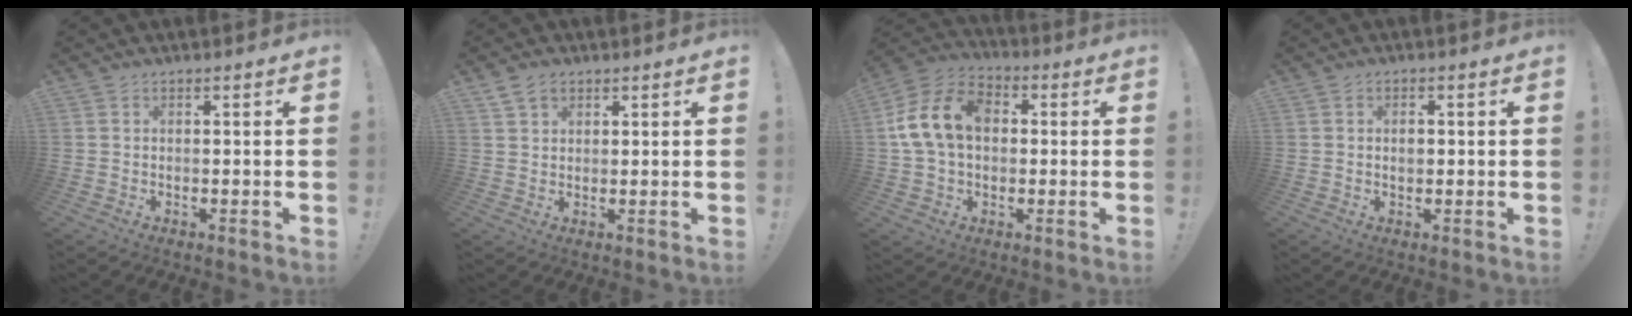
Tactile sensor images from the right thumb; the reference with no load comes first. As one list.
[{"total": 4.1, "force": [2.5, 2.8, 1.7], "torque": [-0.032, -0.003, 0.048]}, {"total": 16.0, "force": [2.3, 11.7, 10.7], "torque": [-0.200, 0.018, 0.046]}, {"total": 1.8, "force": [0.2, 1.2, 1.4], "torque": [-0.012, 0.000, -0.001]}]